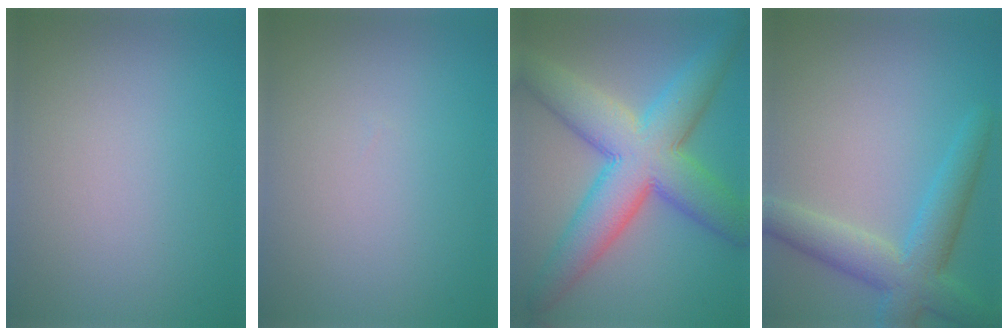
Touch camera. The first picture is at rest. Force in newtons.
{"total": 0.0}
{"total": 10.8, "press": 10.8, "slide": 0.3}
{"total": 5.5, "press": 5.5, "slide": 0.3}